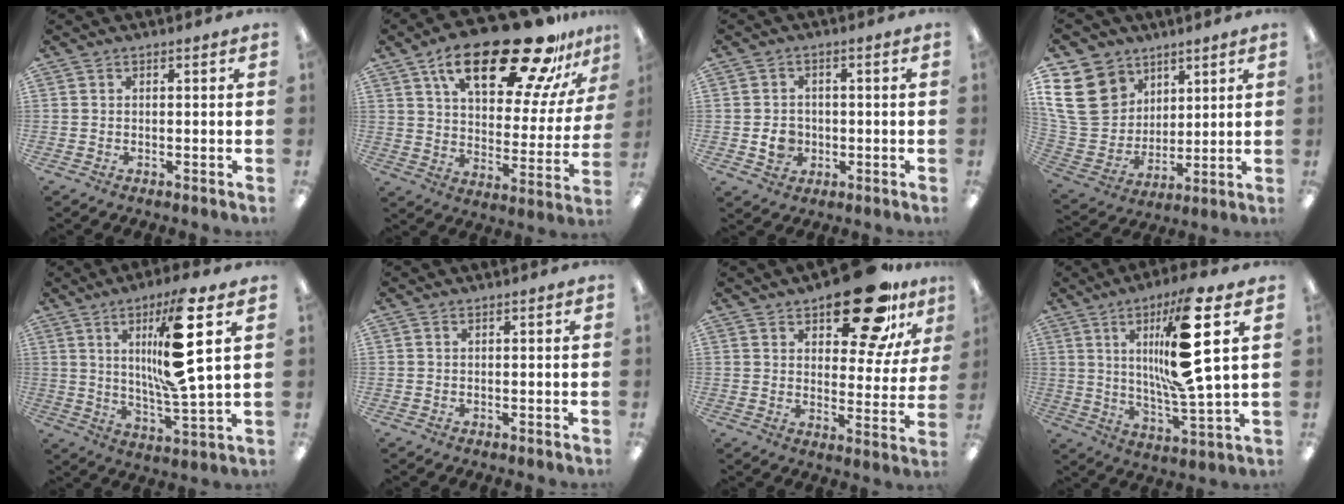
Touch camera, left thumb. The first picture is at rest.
{"total": 26.4, "force": [17.7, 9.4, 17.2], "torque": [-0.255, -0.110, 0.289]}
{"total": 5.4, "force": [-0.8, 4.9, 2.2], "torque": [-0.032, 0.004, -0.015]}
{"total": 18.2, "force": [7.9, 14.5, 7.6], "torque": [-0.175, -0.029, 0.159]}
{"total": 18.2, "force": [6.3, 3.7, 16.7], "torque": [-0.295, -0.013, 0.084]}
{"total": 0.0}
{"total": 20.3, "force": [13.9, 8.5, 12.2], "torque": [-0.168, -0.078, 0.228]}
{"total": 19.9, "force": [6.4, 4.4, 18.3], "torque": [-0.320, -0.017, 0.081]}